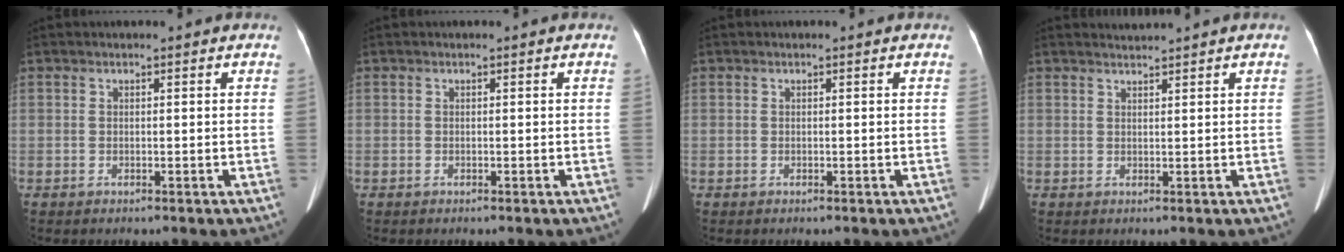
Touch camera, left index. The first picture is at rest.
{"total": 0.0}
{"total": 0.0}
{"total": 1.3, "force": [1.1, -0.6, -0.2], "torque": [-0.002, 0.001, 0.025]}